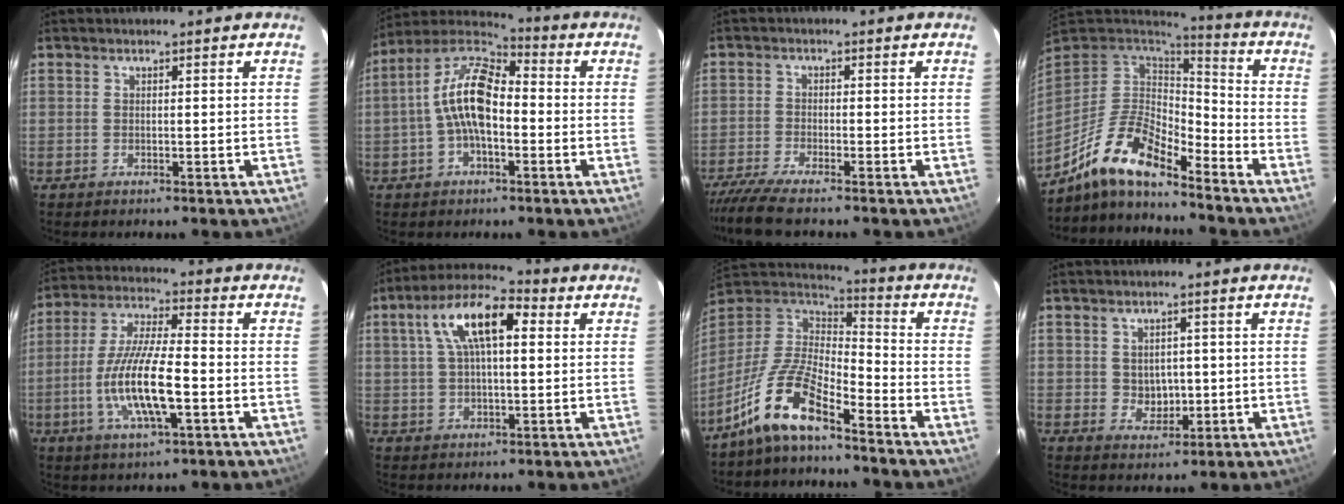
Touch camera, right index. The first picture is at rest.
{"total": 12.3, "force": [-1.4, 5.9, 10.7], "torque": [-0.214, 0.020, -0.031]}
{"total": 6.2, "force": [-5.5, 0.0, 2.9], "torque": [-0.081, -0.019, -0.105]}
{"total": 14.7, "force": [-10.7, 4.0, 9.2], "torque": [-0.182, -0.008, -0.208]}
{"total": 13.7, "force": [-3.9, 3.0, 12.8], "torque": [-0.262, -0.009, -0.073]}
{"total": 12.7, "force": [3.8, 5.1, 11.0], "torque": [-0.200, 0.032, 0.058]}
{"total": 13.3, "force": [-9.4, 3.9, 8.7], "torque": [-0.189, 0.005, -0.187]}
{"total": 4.0, "force": [0.1, 3.6, 1.8], "torque": [-0.030, 0.001, 0.011]}